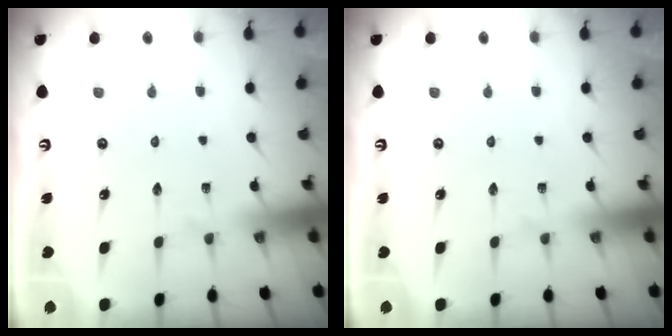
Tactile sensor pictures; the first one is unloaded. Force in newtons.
{"total": 0.0}